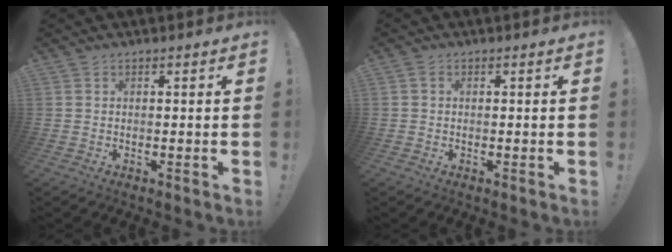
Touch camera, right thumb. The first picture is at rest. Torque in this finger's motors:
{"motor_torque": [-0.02, -0.01, -0.08, 0.12, 0.00]}